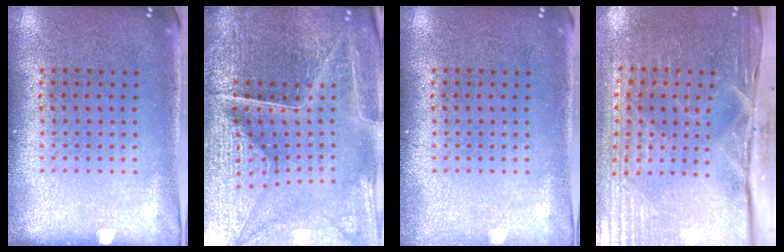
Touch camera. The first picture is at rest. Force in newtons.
{"total": 5.4, "press": 5.1, "slide": 1.8}
{"total": 0.7, "press": 0.7, "slide": 0.1}
{"total": 4.8, "press": 4.3, "slide": 2.2}